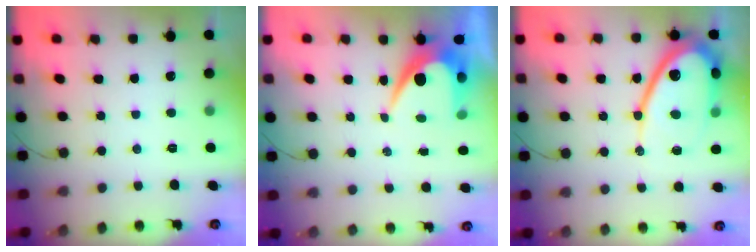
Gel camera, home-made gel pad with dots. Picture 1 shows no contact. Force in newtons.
{"total": 9.4, "press": 9.4, "slide": 0.7}
{"total": 17.0, "press": 16.9, "slide": 1.4}